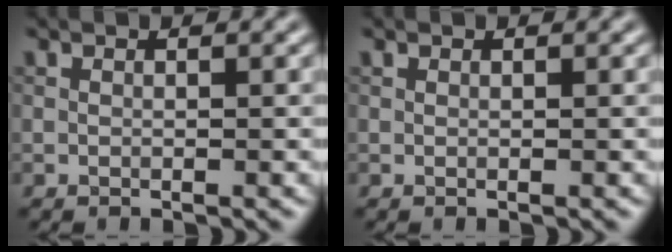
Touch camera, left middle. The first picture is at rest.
{"total": 0.0}